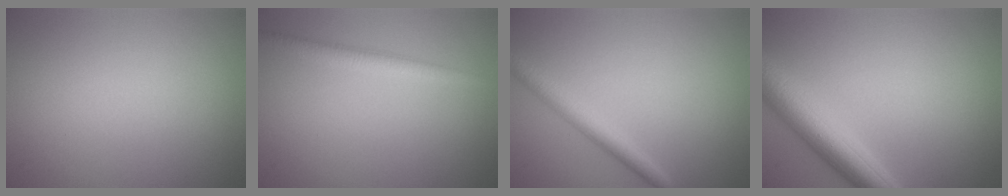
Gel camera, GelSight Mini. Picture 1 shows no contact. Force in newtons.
{"total": 2.4, "press": 2.4, "slide": 0.0}
{"total": 2.4, "press": 2.4, "slide": 0.1}
{"total": 5.6, "press": 5.6, "slide": 0.2}